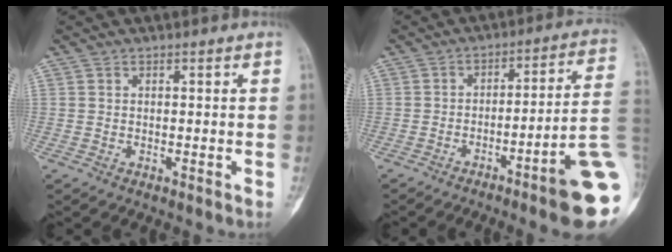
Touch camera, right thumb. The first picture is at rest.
{"total": 14.2, "force": [-5.3, 0.6, 13.2], "torque": [-0.138, 0.033, -0.076]}